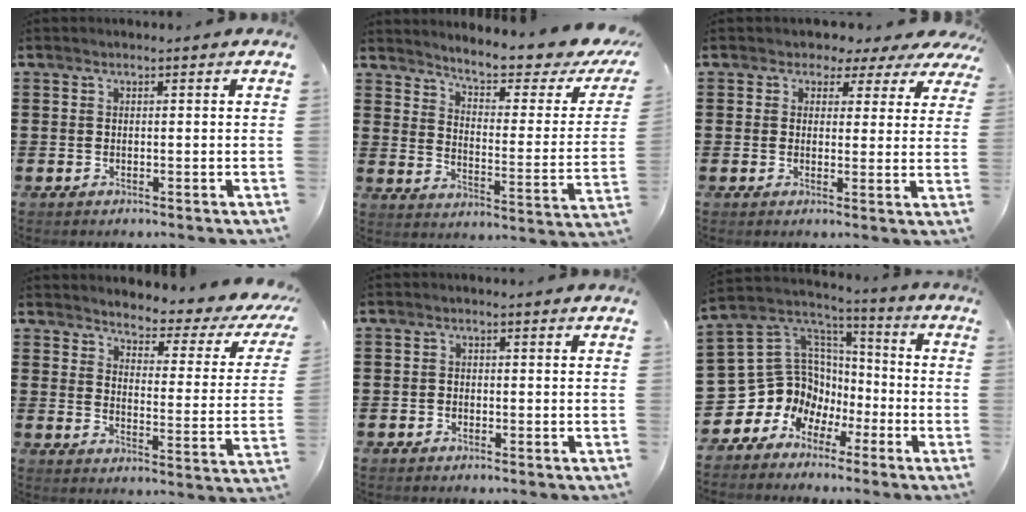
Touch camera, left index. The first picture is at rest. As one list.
[{"total": 5.9, "force": [5.1, 0.2, 3.0], "torque": [-0.074, -0.040, 0.079]}, {"total": 2.4, "force": [1.4, 1.9, 0.5], "torque": [-0.017, -0.003, 0.018]}, {"total": 3.2, "force": [2.9, 0.8, 1.0], "torque": [-0.034, -0.028, 0.040]}, {"total": 1.1, "force": [-0.9, 0.6, 0.0], "torque": [-0.003, 0.002, -0.020]}, {"total": 8.6, "force": [-2.4, 8.2, 1.0], "torque": [-0.069, -0.013, -0.043]}]